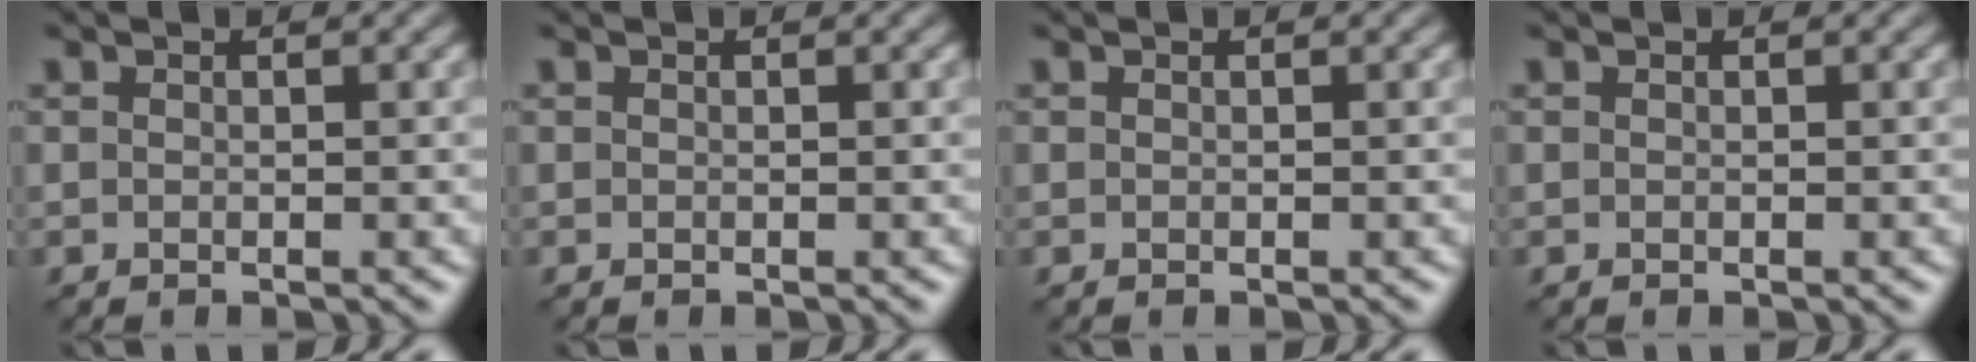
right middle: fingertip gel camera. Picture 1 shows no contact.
{"total": 0.0}
{"total": 0.0}
{"total": 0.0}